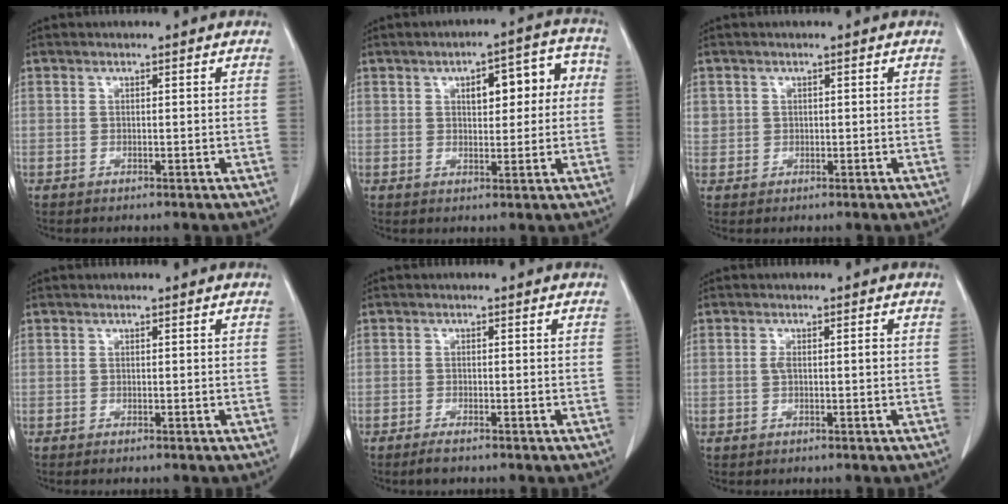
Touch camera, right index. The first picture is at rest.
{"total": 8.3, "force": [1.7, 3.5, 7.4], "torque": [-0.087, 0.036, 0.022]}
{"total": 2.0, "force": [0.7, 1.9, 0.3], "torque": [0.008, 0.008, 0.014]}
{"total": 0.5, "force": [-0.4, 0.0, 0.3], "torque": [-0.009, -0.001, -0.007]}
{"total": 1.8, "force": [-1.4, 0.2, 1.0], "torque": [-0.021, -0.003, -0.022]}
{"total": 1.9, "force": [0.0, 0.5, 1.8], "torque": [-0.038, 0.003, 0.000]}